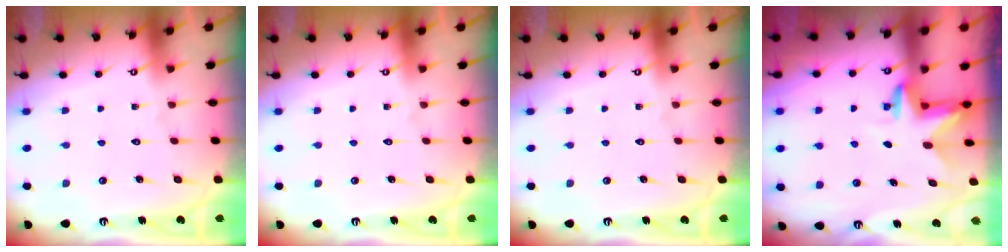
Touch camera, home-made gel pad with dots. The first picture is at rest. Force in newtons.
{"total": 0.0}
{"total": 0.0}
{"total": 3.2, "press": 3.2, "slide": 0.1}